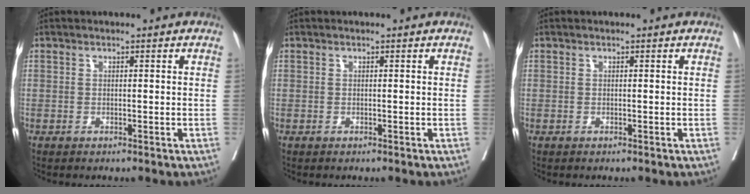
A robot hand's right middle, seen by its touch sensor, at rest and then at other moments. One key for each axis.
{"total": 0.0}
{"total": 0.0}